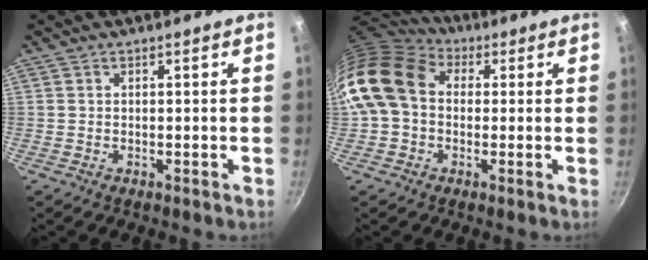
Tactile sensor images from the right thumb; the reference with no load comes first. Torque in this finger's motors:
{"motor_torque": [2.05, 2.97, 0.83, -0.70, 0.23]}